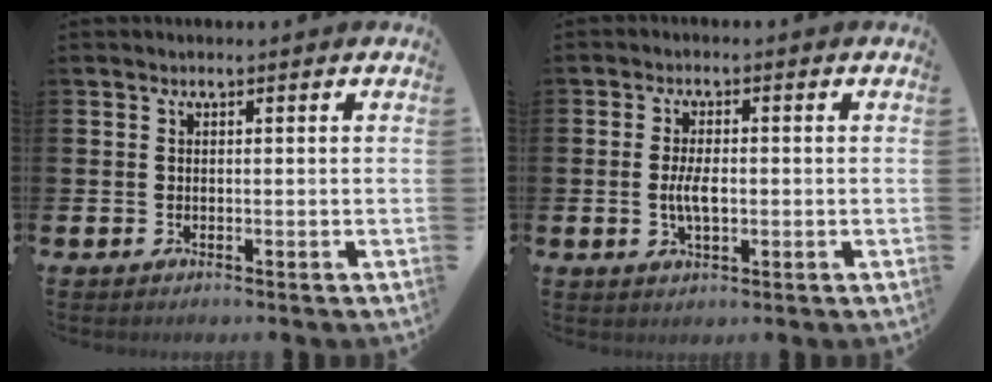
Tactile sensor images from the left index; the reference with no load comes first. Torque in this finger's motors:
{"motor_torque": [0.27, 0.07, 0.19, 0.10]}